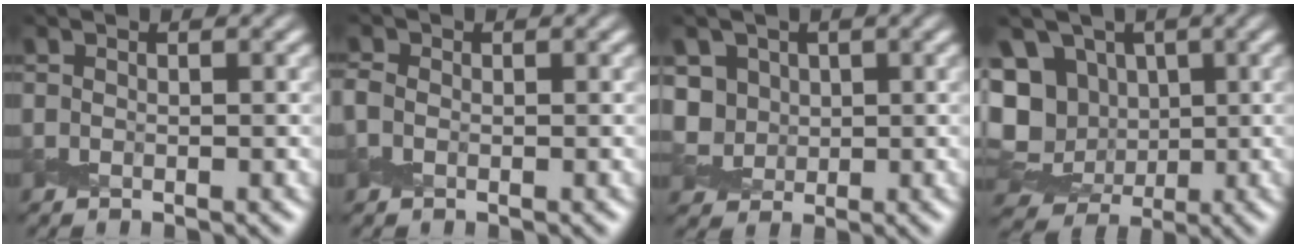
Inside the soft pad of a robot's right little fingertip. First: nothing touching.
{"total": 1.3, "force": [-0.2, 1.1, 0.7], "torque": [-0.017, 0.001, -0.011]}
{"total": 4.0, "force": [0.7, 3.6, 1.6], "torque": [-0.039, 0.002, 0.018]}
{"total": 12.3, "force": [1.4, 10.4, 6.3], "torque": [-0.126, 0.007, 0.004]}